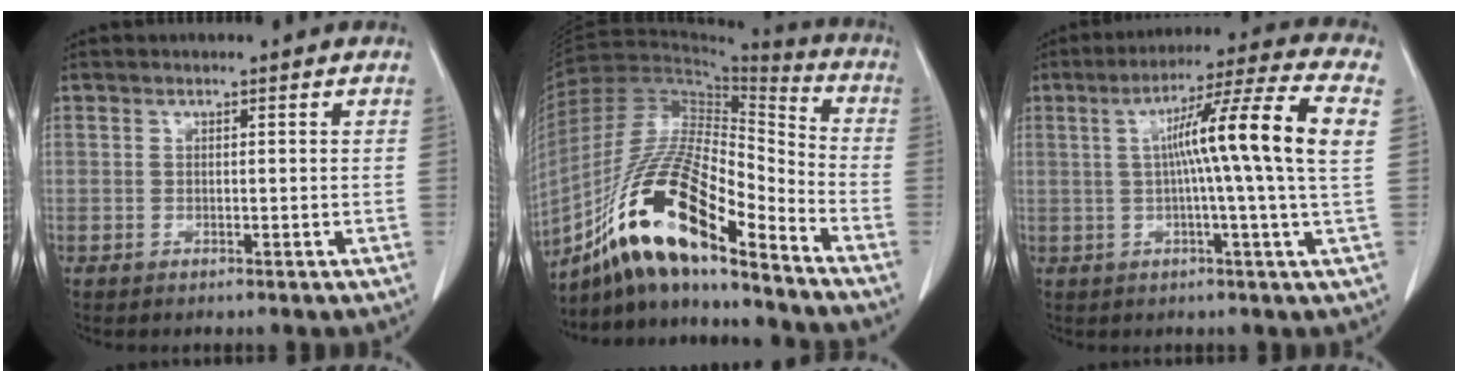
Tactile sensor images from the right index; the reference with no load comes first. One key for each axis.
{"total": 19.3, "fx": -12.8, "fy": 3.7, "fz": 13.9, "tx": -0.276, "ty": 0.003, "tz": -0.230}
{"total": 14.3, "fx": 1.9, "fy": -1.8, "fz": 14.1, "tx": -0.220, "ty": 0.017, "tz": 0.023}